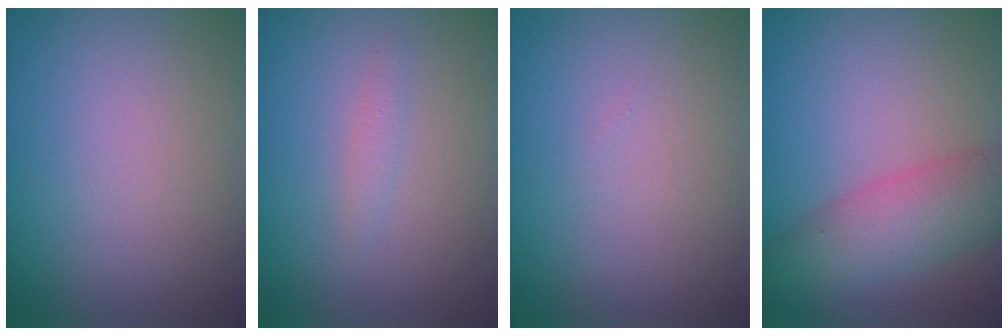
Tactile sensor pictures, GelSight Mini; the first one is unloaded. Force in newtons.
{"total": 0.9, "press": 0.9, "slide": 0.0}
{"total": 0.0}
{"total": 5.5, "press": 5.5, "slide": 0.3}